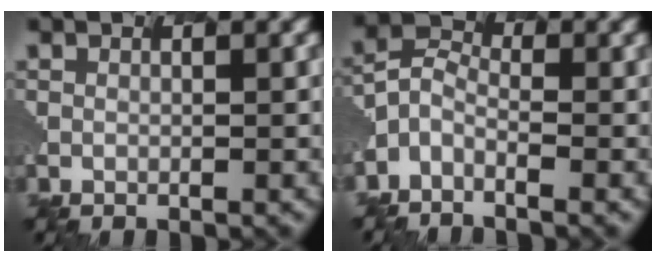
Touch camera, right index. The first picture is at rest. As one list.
[{"total": 2.8, "force": [-2.3, 1.6, 0.1], "torque": [-0.023, 0.019, -0.059]}]